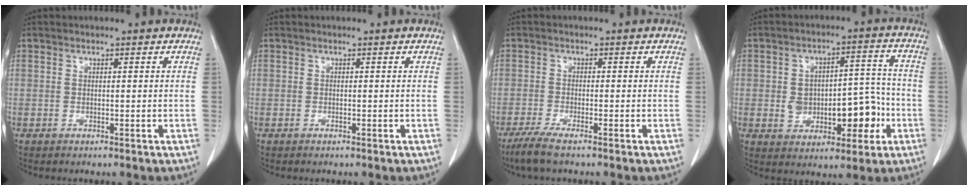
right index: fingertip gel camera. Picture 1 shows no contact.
{"total": 0.0}
{"total": 3.7, "force": [-2.7, 0.1, 2.6], "torque": [-0.055, -0.011, -0.056]}
{"total": 11.3, "force": [-2.2, 6.2, 9.2], "torque": [-0.128, 0.034, -0.018]}